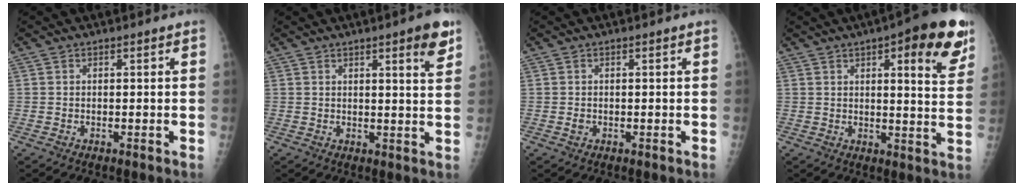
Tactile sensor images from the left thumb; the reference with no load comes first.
{"total": 6.2, "force": [3.6, 0.8, 5.0], "torque": [-0.061, -0.018, 0.044]}
{"total": 0.9, "force": [-0.1, 0.7, 0.6], "torque": [-0.012, 0.006, 0.000]}
{"total": 15.5, "force": [7.8, 4.5, 12.6], "torque": [-0.124, -0.027, 0.094]}